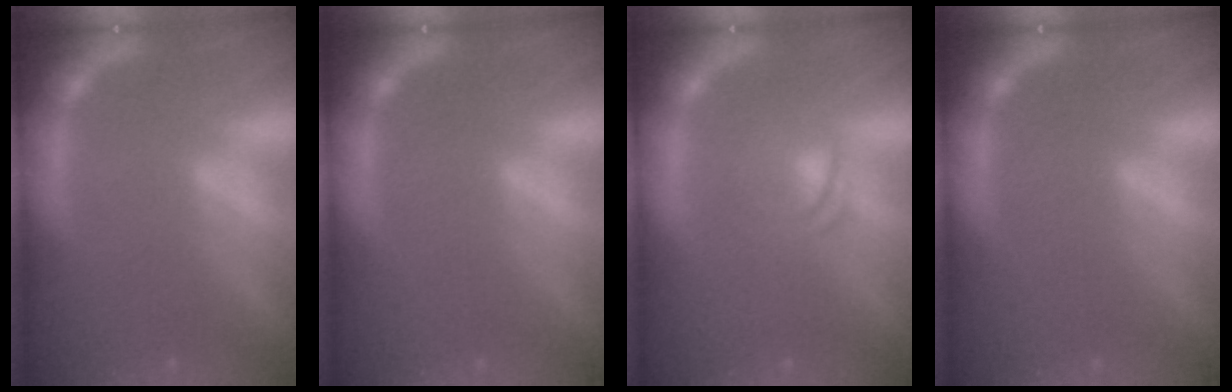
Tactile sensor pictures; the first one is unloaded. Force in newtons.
{"total": 0.0}
{"total": 3.0}
{"total": 0.0}